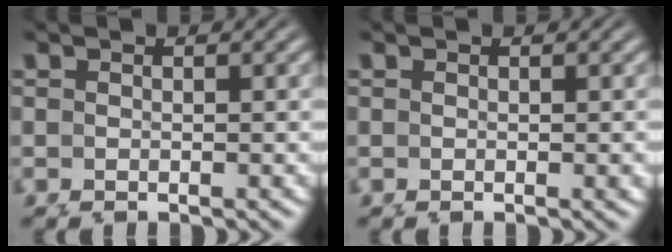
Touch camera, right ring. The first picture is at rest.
{"total": 0.0}